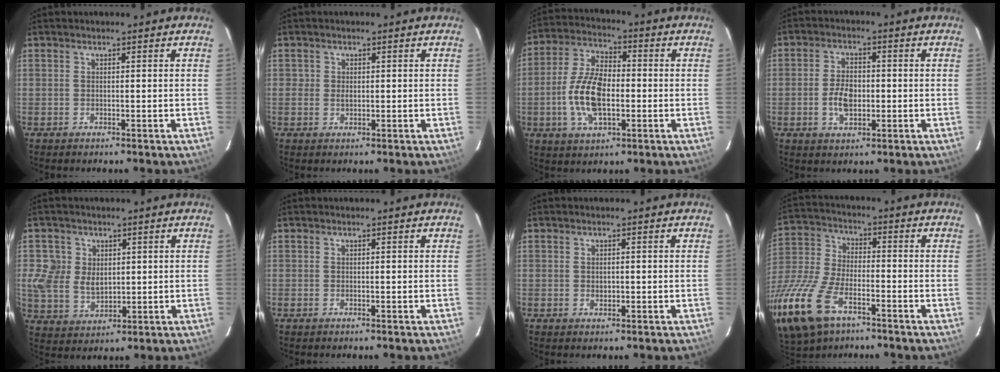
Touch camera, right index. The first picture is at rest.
{"total": 1.4, "force": [0.0, 1.2, 0.6], "torque": [-0.012, 0.002, -0.002]}
{"total": 12.4, "force": [-2.3, 6.3, 10.4], "torque": [-0.216, 0.007, -0.043]}
{"total": 6.0, "force": [-1.1, 3.6, 4.6], "torque": [-0.093, 0.003, -0.017]}
{"total": 8.4, "force": [1.8, 7.3, 3.6], "torque": [-0.082, 0.007, 0.044]}
{"total": 0.0}
{"total": 1.0, "force": [-0.1, 0.8, 0.5], "torque": [-0.006, 0.001, 0.001]}
{"total": 22.0, "force": [-12.1, 11.8, 14.0], "torque": [-0.352, -0.033, -0.234]}